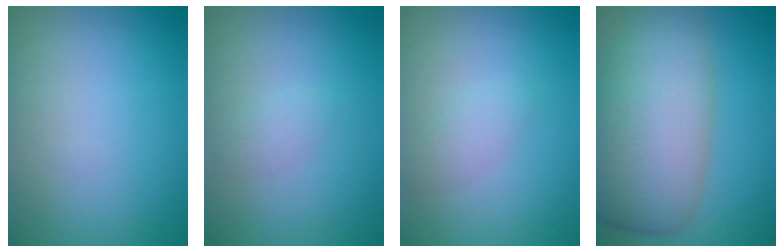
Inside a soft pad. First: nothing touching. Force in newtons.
{"total": 1.1, "press": 1.1, "slide": 0.1}
{"total": 1.5, "press": 1.5, "slide": 0.0}
{"total": 10.5, "press": 10.5, "slide": 0.7}